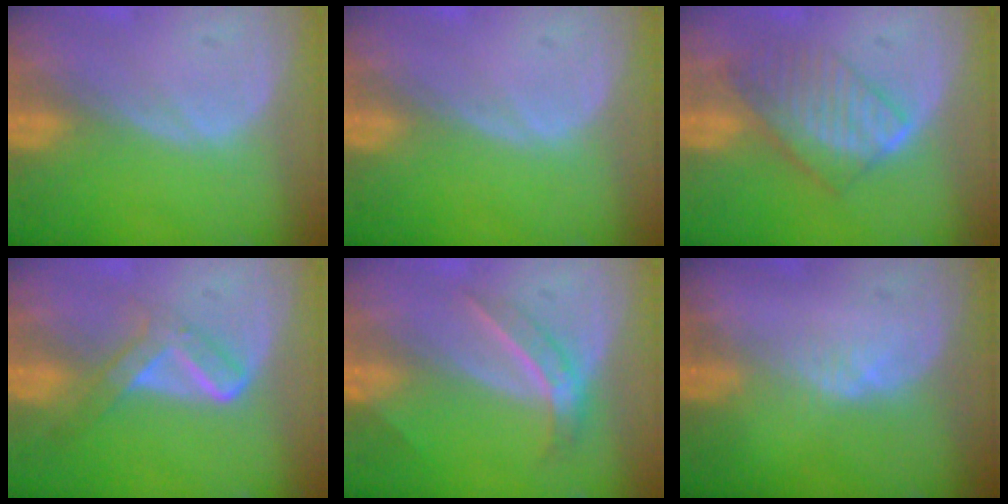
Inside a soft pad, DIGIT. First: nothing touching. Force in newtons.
{"total": 0.0}
{"total": 7.1, "press": 6.5, "slide": 2.8}
{"total": 5.5, "press": 4.7, "slide": 2.8}
{"total": 4.6, "press": 4.1, "slide": 2.3}
{"total": 1.7, "press": 1.5, "slide": 0.8}